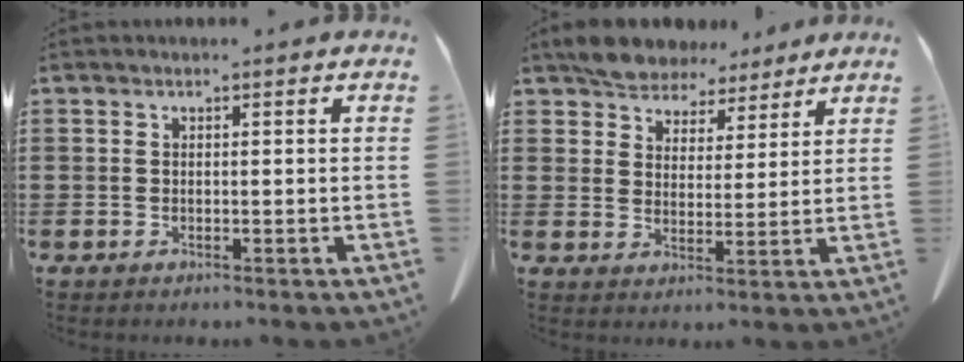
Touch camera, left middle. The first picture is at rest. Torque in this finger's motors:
{"motor_torque": [0.09, -0.06, 0.29, 0.04]}